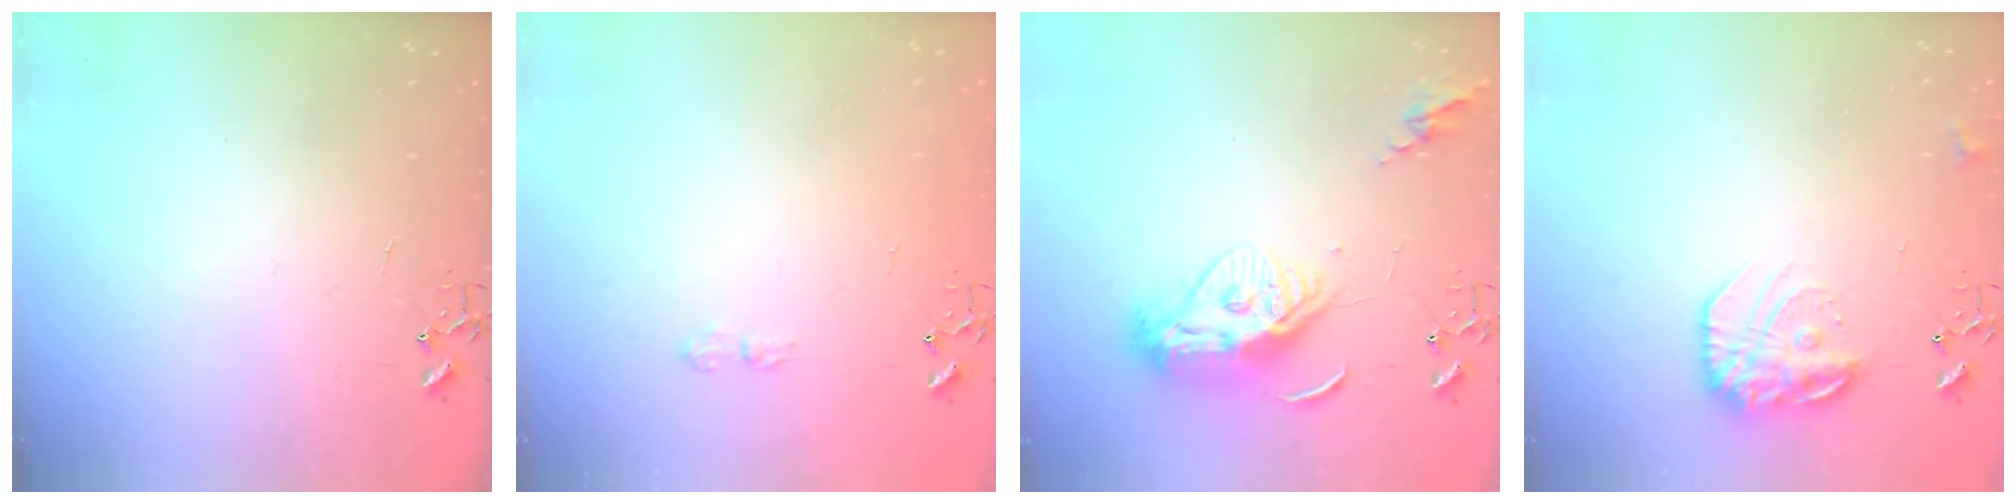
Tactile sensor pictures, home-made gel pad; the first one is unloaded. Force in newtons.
{"total": 6.4, "press": 6.4, "slide": 0.9}
{"total": 13.5, "press": 13.4, "slide": 1.5}
{"total": 15.4, "press": 15.3, "slide": 1.0}